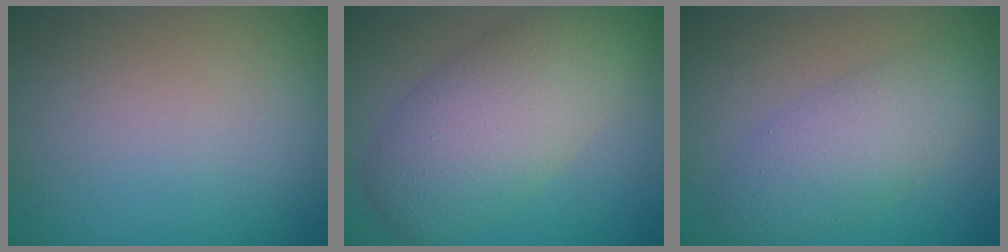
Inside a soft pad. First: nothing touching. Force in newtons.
{"total": 7.9, "press": 7.8, "slide": 0.5}
{"total": 3.2, "press": 3.2, "slide": 0.2}